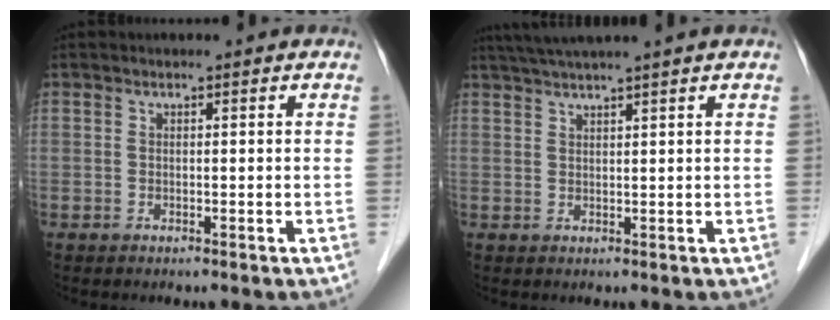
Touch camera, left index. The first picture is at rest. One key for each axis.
{"total": 5.7, "fx": 4.6, "fy": -1.5, "fz": 3.0, "tx": -0.047, "ty": 0.027, "tz": 0.083}